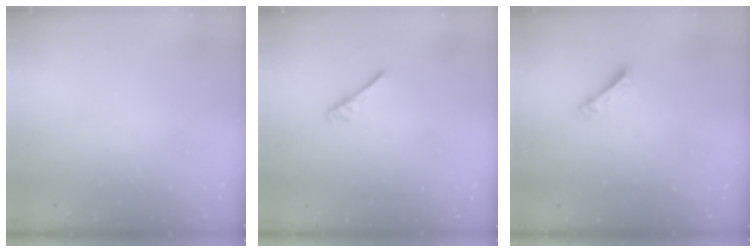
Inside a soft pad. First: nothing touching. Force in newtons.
{"total": 2.9, "press": 2.9, "slide": 0.4}
{"total": 3.7, "press": 3.7, "slide": 0.5}